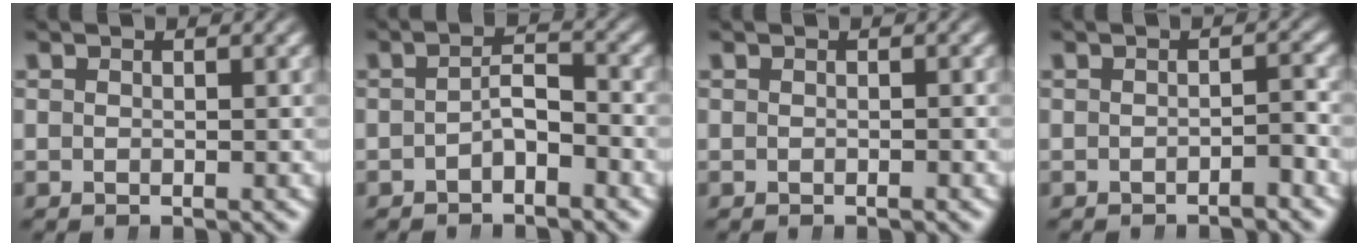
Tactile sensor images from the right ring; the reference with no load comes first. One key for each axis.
{"total": 2.0, "fx": -1.1, "fy": 0.9, "fz": 1.4, "tx": -0.018, "ty": -0.003, "tz": -0.020}
{"total": 0.0}
{"total": 1.2, "fx": -1.0, "fy": 0.3, "fz": 0.5, "tx": -0.008, "ty": 0.001, "tz": -0.019}